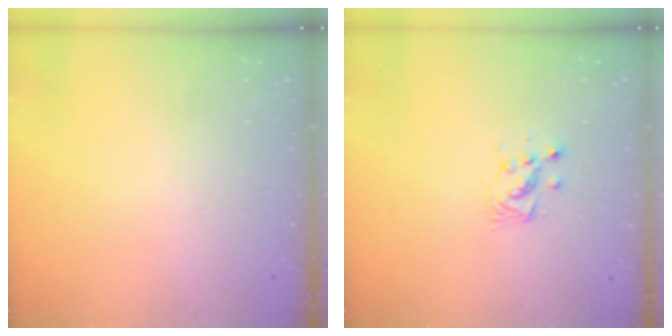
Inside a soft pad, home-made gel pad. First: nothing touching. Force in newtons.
{"total": 4.6, "press": 4.6, "slide": 0.2}